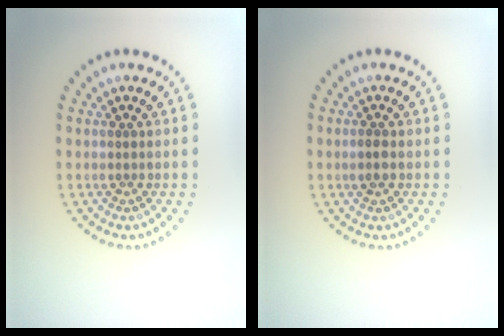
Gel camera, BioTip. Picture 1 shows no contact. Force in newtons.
{"total": 1.2, "press": 1.1, "slide": 0.2}